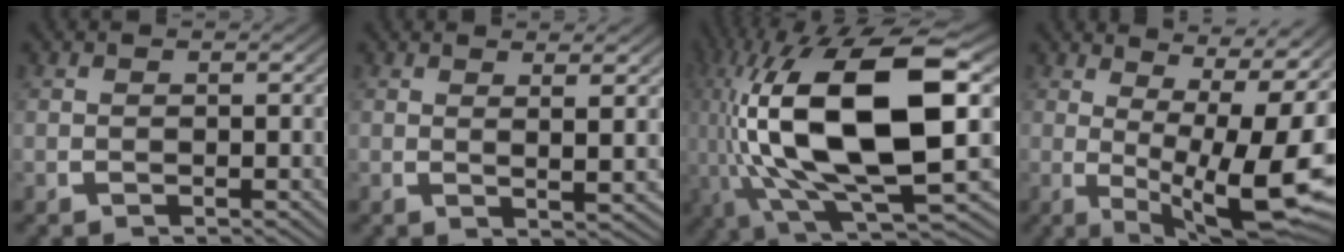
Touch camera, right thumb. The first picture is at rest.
{"total": 2.3, "force": [1.2, -0.2, 1.9], "torque": [-0.035, -0.006, 0.024]}
{"total": 20.8, "force": [0.3, 10.1, 18.2], "torque": [-0.375, -0.050, 0.030]}
{"total": 12.8, "force": [-0.7, 6.3, 11.1], "torque": [-0.179, -0.058, 0.023]}